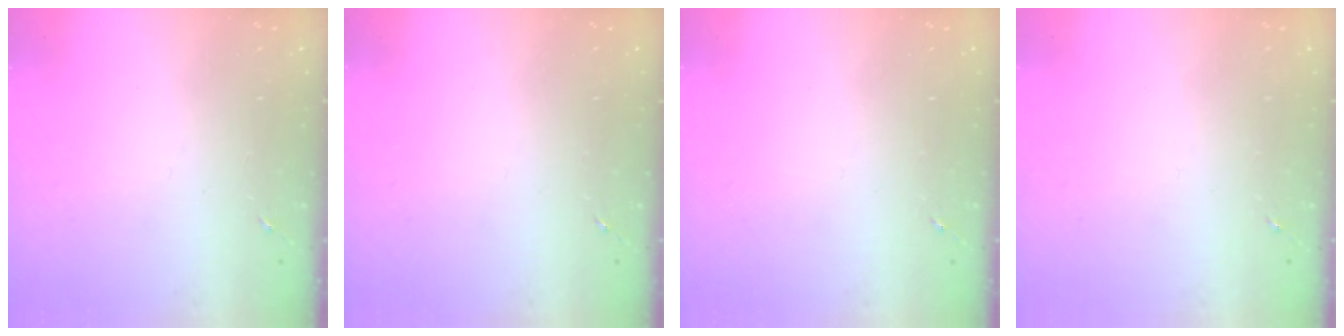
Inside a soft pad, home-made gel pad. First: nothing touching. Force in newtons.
{"total": 0.0}
{"total": 0.0}
{"total": 0.0}